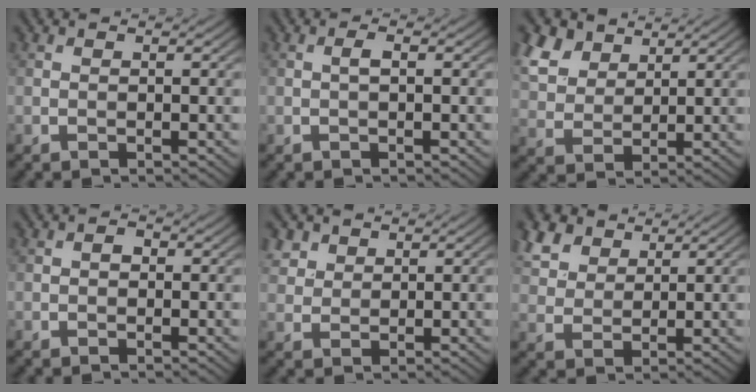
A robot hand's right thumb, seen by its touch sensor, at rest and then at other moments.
{"total": 1.0, "force": [0.0, 0.2, 1.0], "torque": [-0.020, 0.002, -0.001]}
{"total": 7.5, "force": [4.7, 4.5, 3.7], "torque": [-0.111, 0.011, 0.094]}
{"total": 1.0, "force": [-0.2, 0.8, 0.6], "torque": [-0.009, -0.002, -0.007]}
{"total": 3.4, "force": [2.2, 2.4, 1.1], "torque": [-0.039, -0.001, 0.057]}
{"total": 6.5, "force": [4.1, 4.0, 3.0], "torque": [-0.090, 0.011, 0.083]}